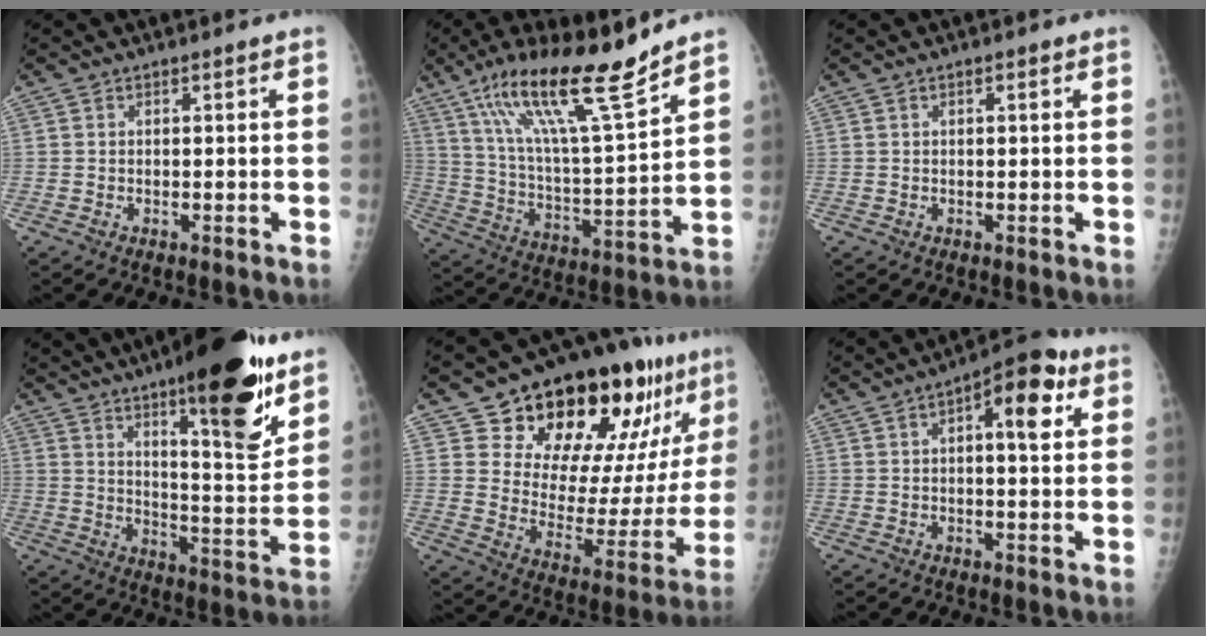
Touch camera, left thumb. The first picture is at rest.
{"total": 19.7, "force": [13.8, 2.5, 13.9], "torque": [-0.226, -0.064, 0.244]}
{"total": 0.8, "force": [0.3, 0.3, 0.7], "torque": [-0.010, 0.003, 0.003]}
{"total": 22.0, "force": [13.6, 5.4, 16.4], "torque": [-0.208, -0.076, 0.205]}
{"total": 25.9, "force": [16.4, 11.4, 16.5], "torque": [-0.196, -0.066, 0.247]}
{"total": 10.4, "force": [3.5, 4.1, 8.9], "torque": [-0.106, 0.012, 0.042]}